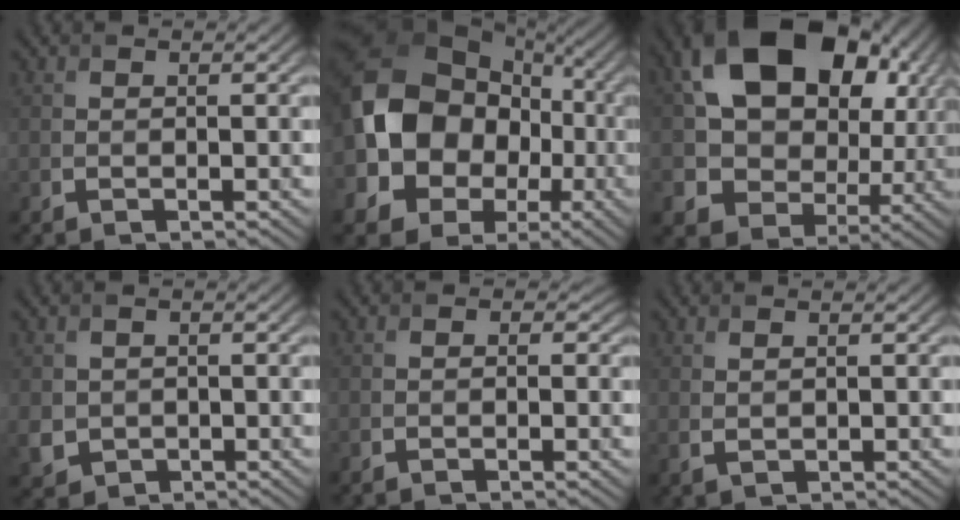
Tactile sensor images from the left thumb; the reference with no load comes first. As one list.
[{"total": 18.4, "force": [-0.9, 14.7, 11.0], "torque": [-0.250, -0.014, -0.003]}, {"total": 19.0, "force": [4.5, 14.6, 11.3], "torque": [-0.214, -0.016, 0.096]}, {"total": 3.0, "force": [0.0, 2.8, 1.1], "torque": [-0.039, -0.012, 0.002]}, {"total": 0.8, "force": [-0.2, 0.7, 0.2], "torque": [0.000, -0.007, -0.006]}, {"total": 1.1, "force": [0.7, 0.4, 0.8], "torque": [-0.024, -0.004, 0.019]}]